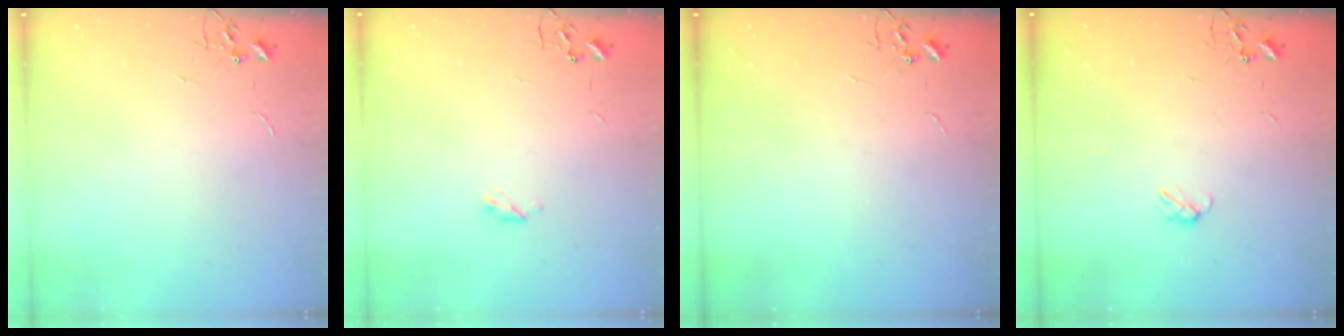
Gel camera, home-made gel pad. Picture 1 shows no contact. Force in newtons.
{"total": 3.3, "press": 3.2, "slide": 0.5}
{"total": 0.0}
{"total": 3.8, "press": 3.8, "slide": 0.5}